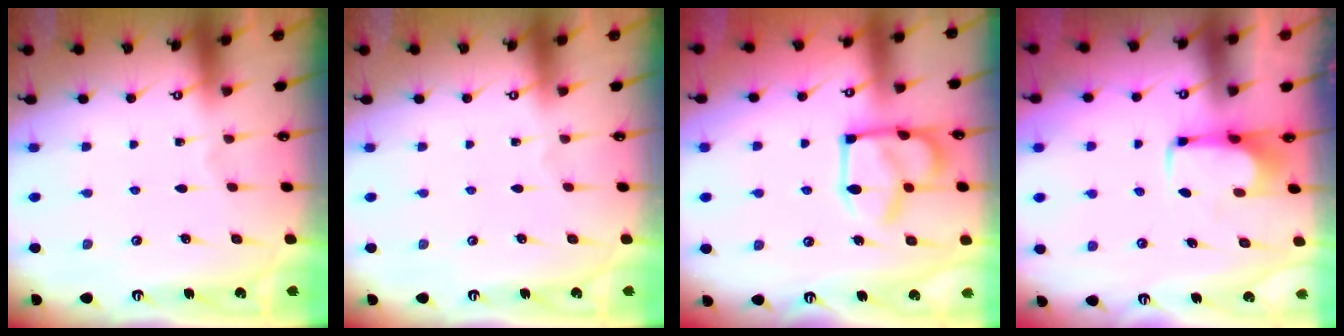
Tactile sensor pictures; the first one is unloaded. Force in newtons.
{"total": 0.0}
{"total": 15.4, "press": 15.3, "slide": 1.5}
{"total": 2.0, "press": 1.9, "slide": 0.4}